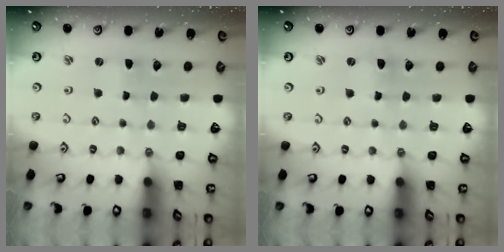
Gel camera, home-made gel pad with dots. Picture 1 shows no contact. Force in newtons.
{"total": 1.0, "press": 1.0, "slide": 0.2}